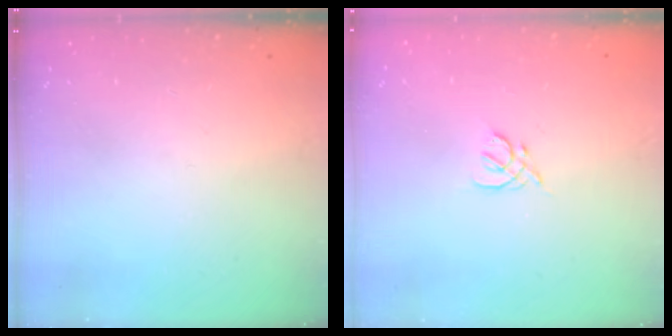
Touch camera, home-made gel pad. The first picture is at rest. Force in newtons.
{"total": 2.0, "press": 1.9, "slide": 0.6}